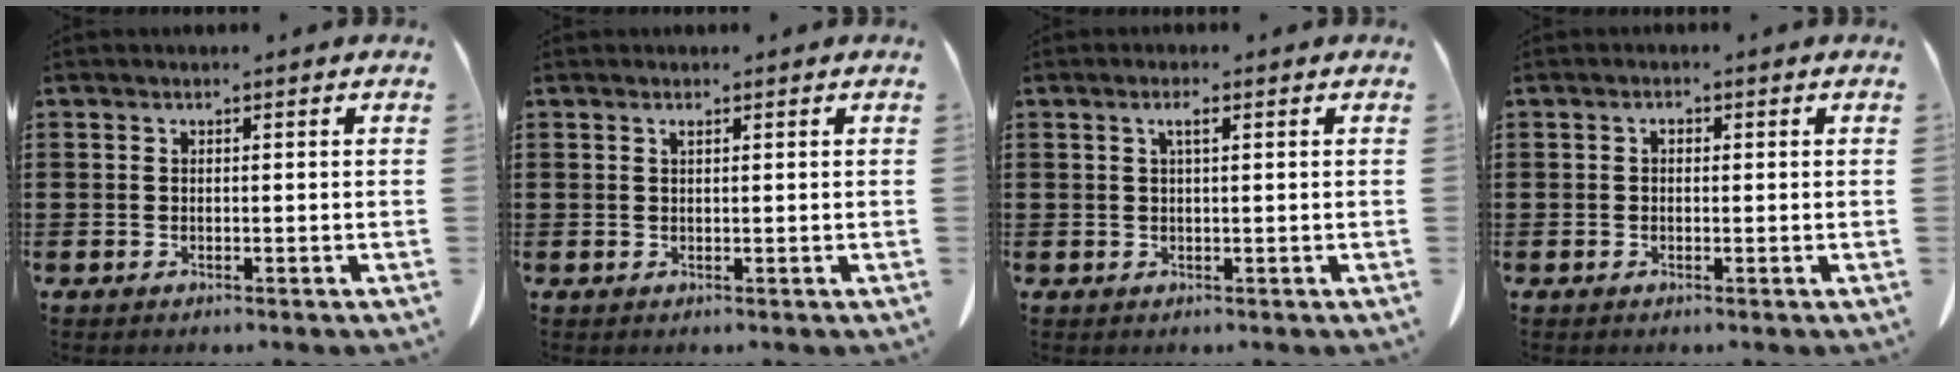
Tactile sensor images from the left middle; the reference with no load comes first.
{"total": 0.7, "force": [0.5, 0.1, 0.5], "torque": [-0.011, 0.000, 0.010]}
{"total": 1.8, "force": [0.6, 0.3, 1.6], "torque": [-0.033, 0.003, 0.010]}
{"total": 0.9, "force": [0.1, 0.6, 0.7], "torque": [-0.016, 0.004, 0.001]}